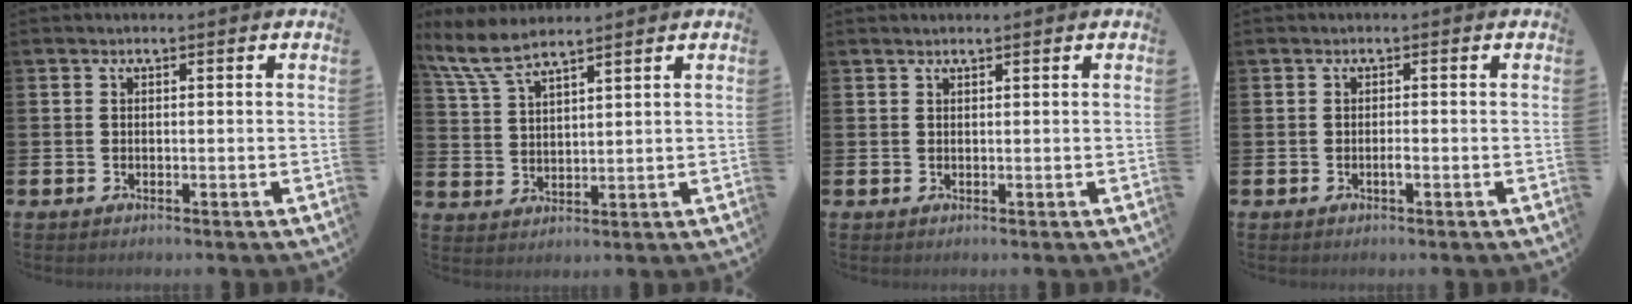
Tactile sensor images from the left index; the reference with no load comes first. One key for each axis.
{"total": 6.6, "fx": 5.9, "fy": 1.0, "fz": 2.7, "tx": -0.077, "ty": -0.016, "tz": 0.108}
{"total": 0.8, "fx": 0.8, "fy": 0.0, "fz": 0.1, "tx": -0.001, "ty": 0.001, "tz": 0.013}
{"total": 0.8, "fx": -0.4, "fy": 0.2, "fz": 0.7, "tx": -0.013, "ty": -0.003, "tz": -0.007}